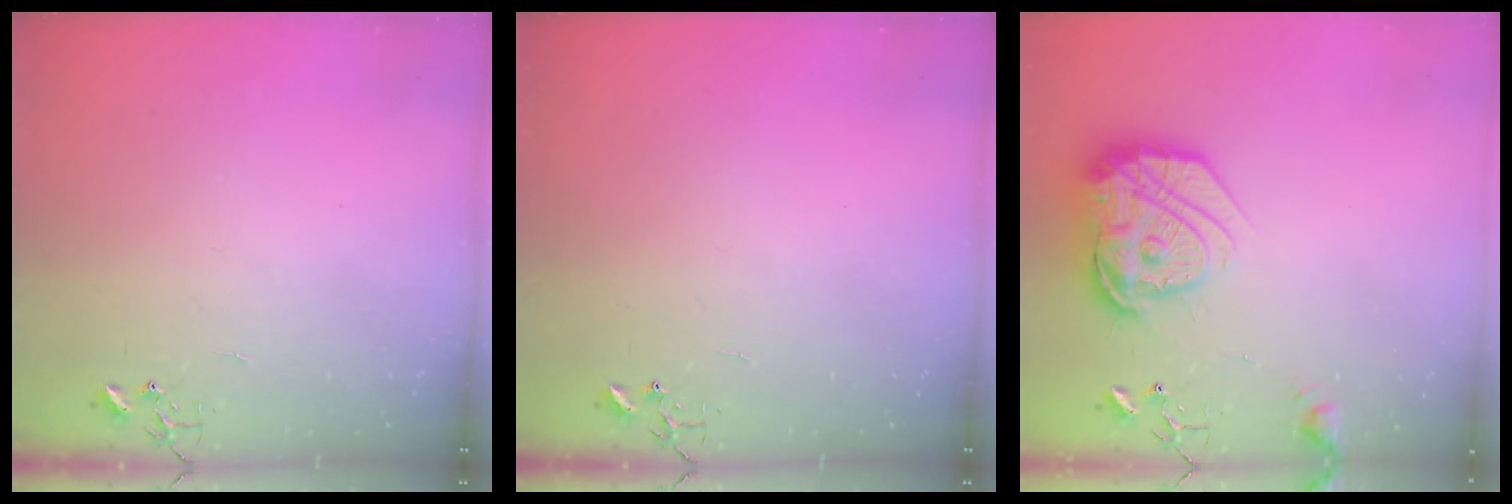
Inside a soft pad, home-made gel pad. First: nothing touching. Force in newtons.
{"total": 0.0}
{"total": 21.6, "press": 21.5, "slide": 1.7}